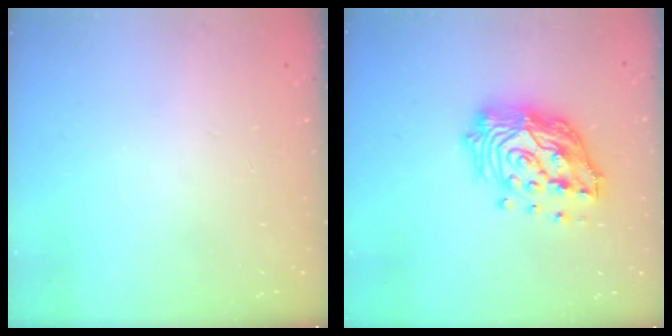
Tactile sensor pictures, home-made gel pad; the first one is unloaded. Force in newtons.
{"total": 19.7, "press": 19.5, "slide": 2.7}